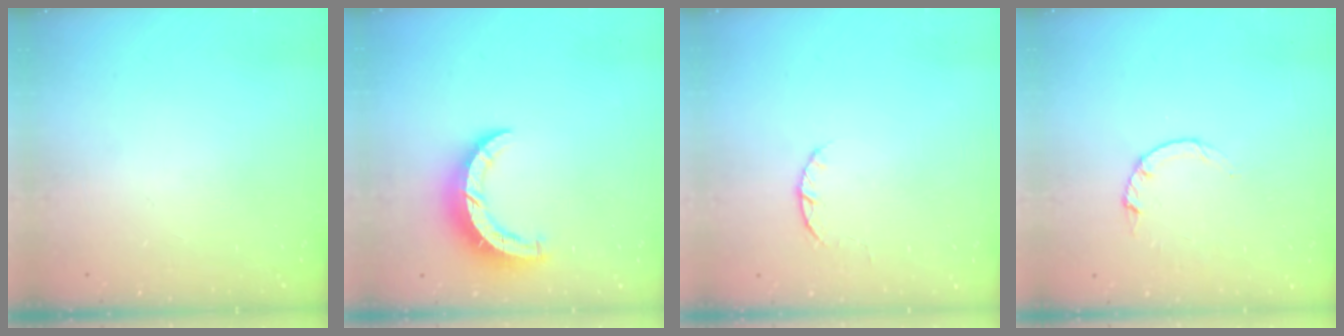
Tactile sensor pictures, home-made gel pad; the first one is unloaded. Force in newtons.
{"total": 7.9, "press": 7.8, "slide": 0.6}
{"total": 2.3, "press": 2.3, "slide": 0.4}
{"total": 2.2, "press": 2.1, "slide": 0.4}